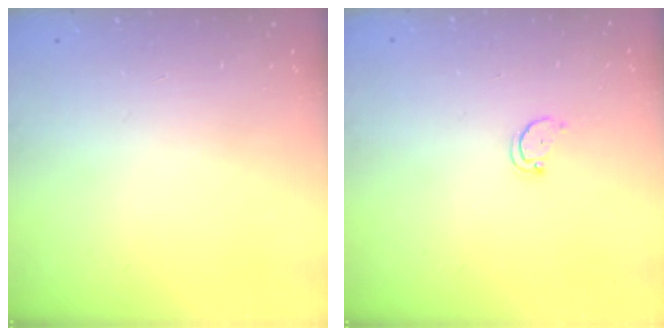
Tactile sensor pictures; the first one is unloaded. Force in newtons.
{"total": 2.5, "press": 2.4, "slide": 0.4}